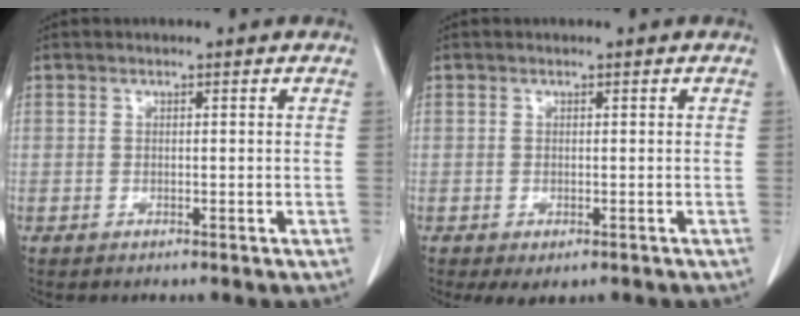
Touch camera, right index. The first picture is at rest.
{"total": 2.3, "force": [-1.2, 1.5, 1.2], "torque": [-0.011, -0.001, -0.009]}